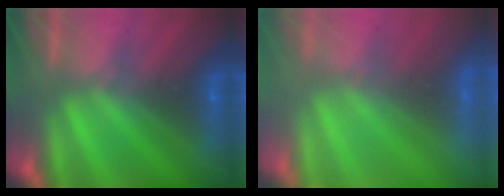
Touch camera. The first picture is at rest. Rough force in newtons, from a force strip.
{"total": 3.3}